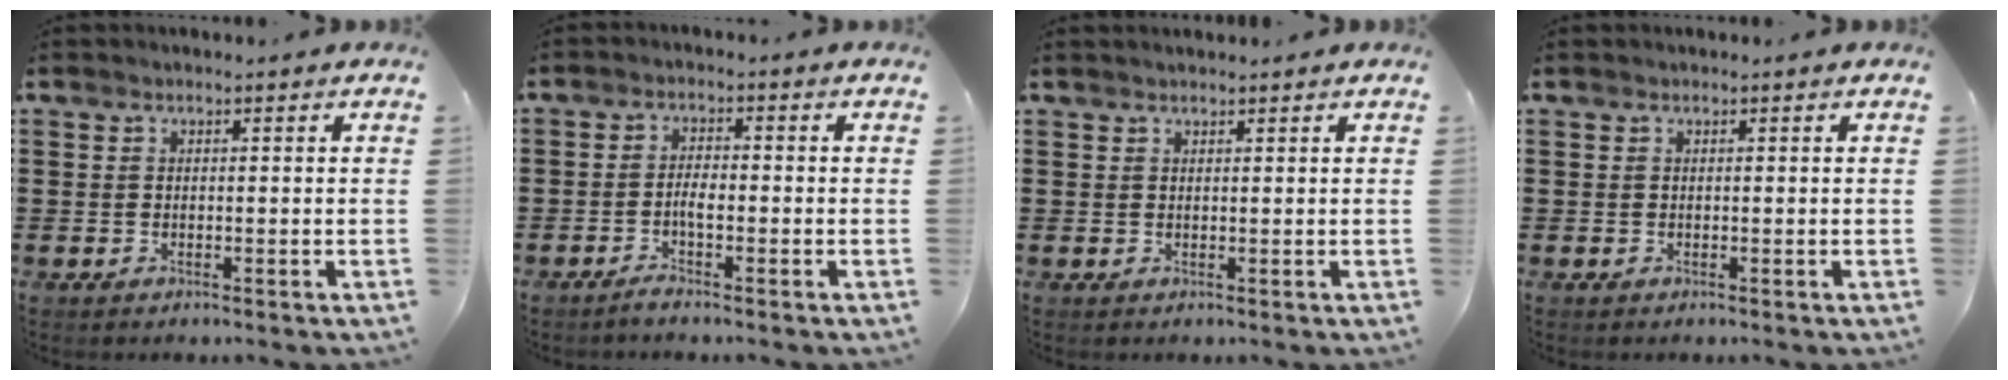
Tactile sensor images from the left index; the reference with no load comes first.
{"total": 2.7, "force": [-1.0, 0.5, 2.5], "torque": [-0.052, -0.001, -0.022]}
{"total": 0.6, "force": [0.6, 0.0, 0.1], "torque": [-0.004, -0.001, 0.012]}
{"total": 0.0}